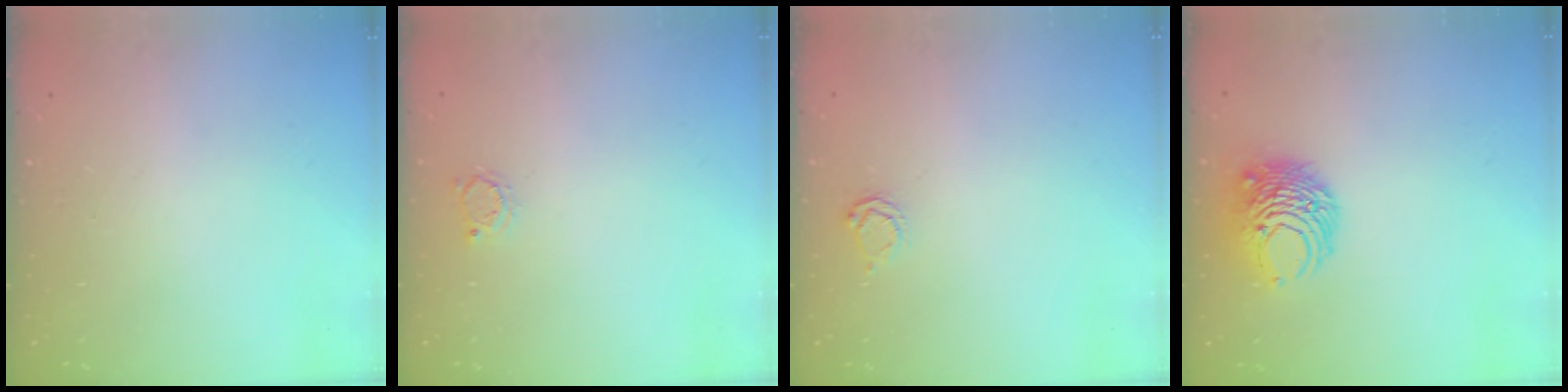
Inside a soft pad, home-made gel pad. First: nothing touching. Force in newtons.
{"total": 2.4, "press": 2.3, "slide": 0.3}
{"total": 2.3, "press": 2.3, "slide": 0.2}
{"total": 8.6, "press": 8.5, "slide": 0.9}